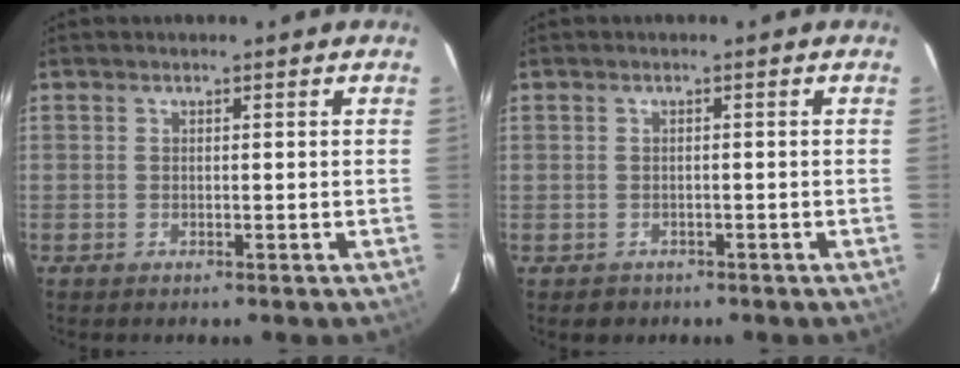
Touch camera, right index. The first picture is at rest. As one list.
[{"total": 2.3, "force": [-1.0, 2.1, 0.2], "torque": [-0.004, 0.006, -0.011]}]